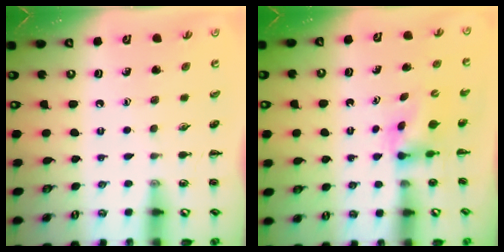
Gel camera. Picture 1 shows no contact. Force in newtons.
{"total": 2.9, "press": 2.6, "slide": 1.2}